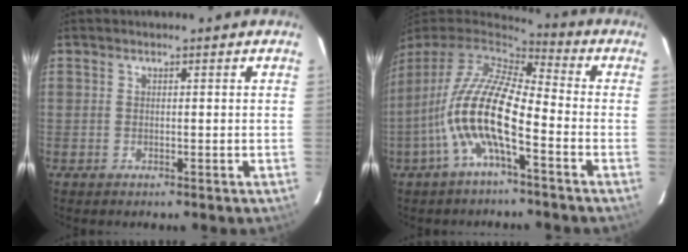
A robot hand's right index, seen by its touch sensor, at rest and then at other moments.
{"total": 14.8, "force": [-5.2, 3.8, 13.3], "torque": [-0.255, -0.013, -0.104]}